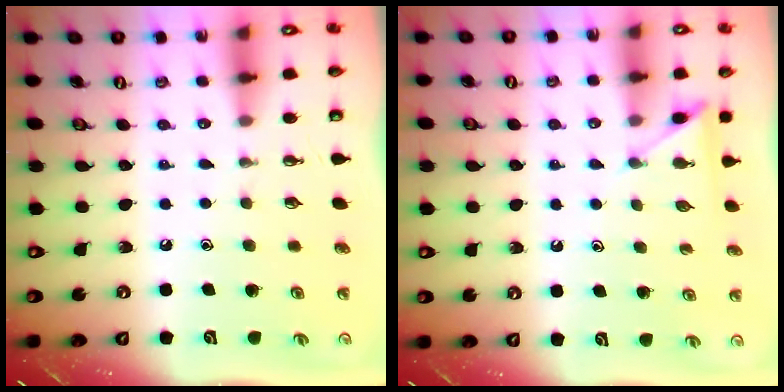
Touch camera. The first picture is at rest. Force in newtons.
{"total": 5.2, "press": 5.1, "slide": 0.5}